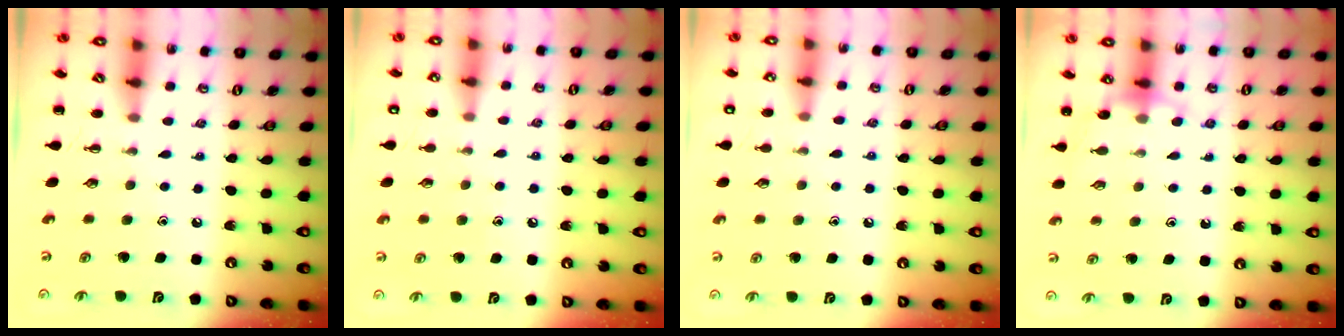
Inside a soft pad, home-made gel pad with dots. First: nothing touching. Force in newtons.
{"total": 6.1, "press": 5.9, "slide": 1.5}
{"total": 7.9, "press": 7.5, "slide": 2.5}
{"total": 7.1, "press": 6.9, "slide": 1.6}